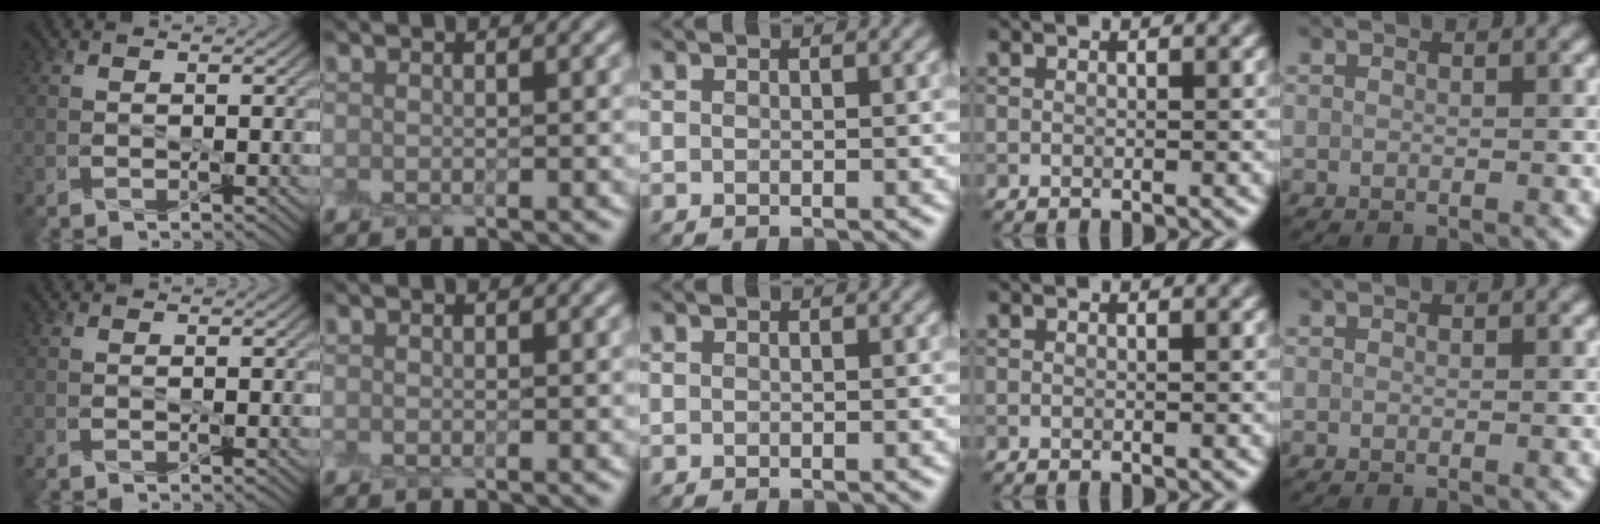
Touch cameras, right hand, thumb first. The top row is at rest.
{}